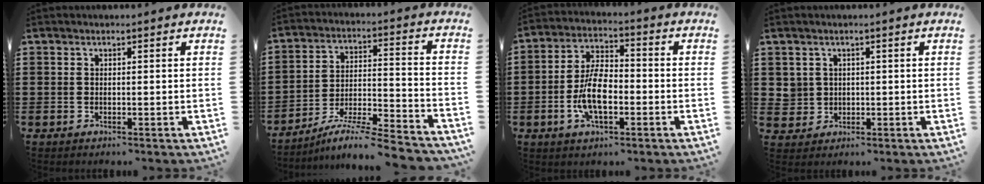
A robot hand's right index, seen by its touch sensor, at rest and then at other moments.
{"total": 7.6, "force": [-6.8, -0.1, 3.3], "torque": [-0.053, -0.001, -0.135]}
{"total": 8.3, "force": [-2.1, 3.9, 7.0], "torque": [-0.150, 0.002, -0.043]}
{"total": 2.4, "force": [0.6, 2.4, 0.2], "torque": [-0.018, 0.006, 0.010]}